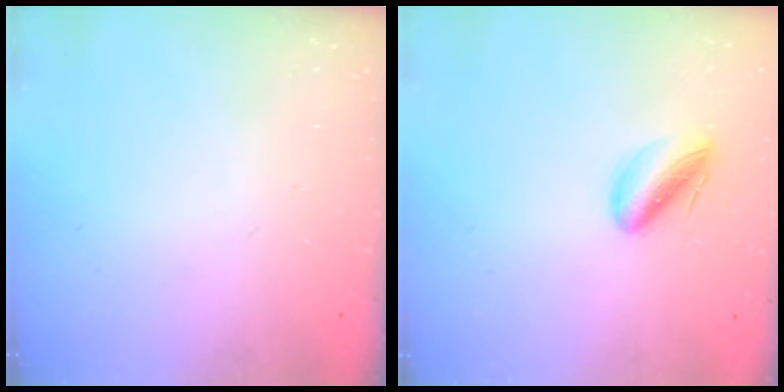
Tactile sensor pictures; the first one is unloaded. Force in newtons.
{"total": 7.2, "press": 6.9, "slide": 1.9}